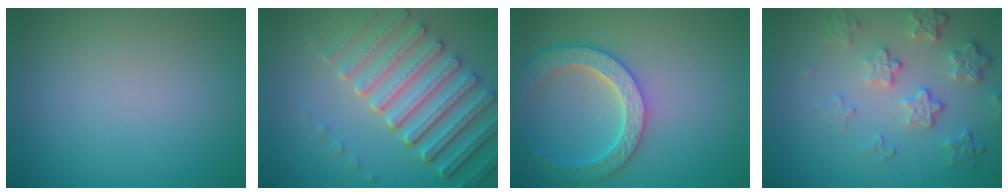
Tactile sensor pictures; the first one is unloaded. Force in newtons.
{"total": 7.2, "press": 5.6, "slide": 4.6}
{"total": 6.0, "press": 4.7, "slide": 3.7}
{"total": 4.1, "press": 3.1, "slide": 2.7}